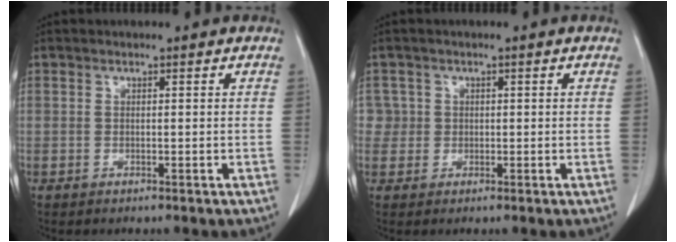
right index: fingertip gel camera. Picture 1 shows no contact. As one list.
[{"total": 2.1, "force": [0.1, 2.1, -0.3], "torque": [0.022, 0.009, -0.002]}]